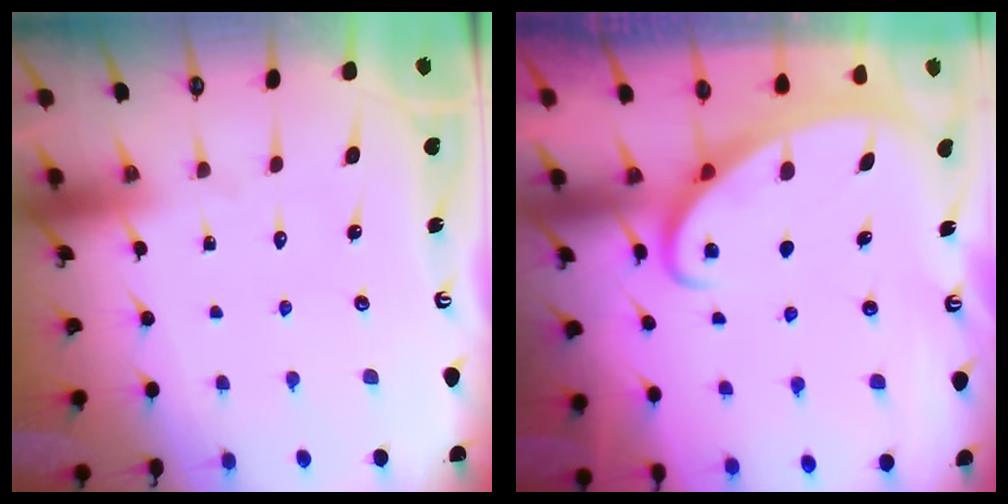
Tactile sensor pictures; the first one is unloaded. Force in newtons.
{"total": 2.4, "press": 2.3, "slide": 0.3}